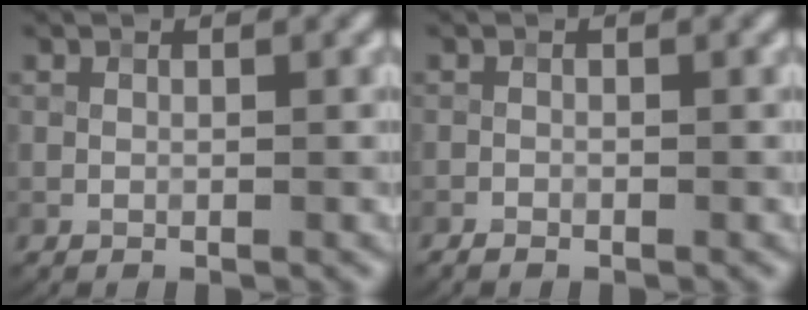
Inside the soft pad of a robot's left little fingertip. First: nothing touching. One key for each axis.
{"total": 0.5, "fx": -0.5, "fy": 0.2, "fz": 0.1, "tx": 0.002, "ty": -0.004, "tz": -0.009}